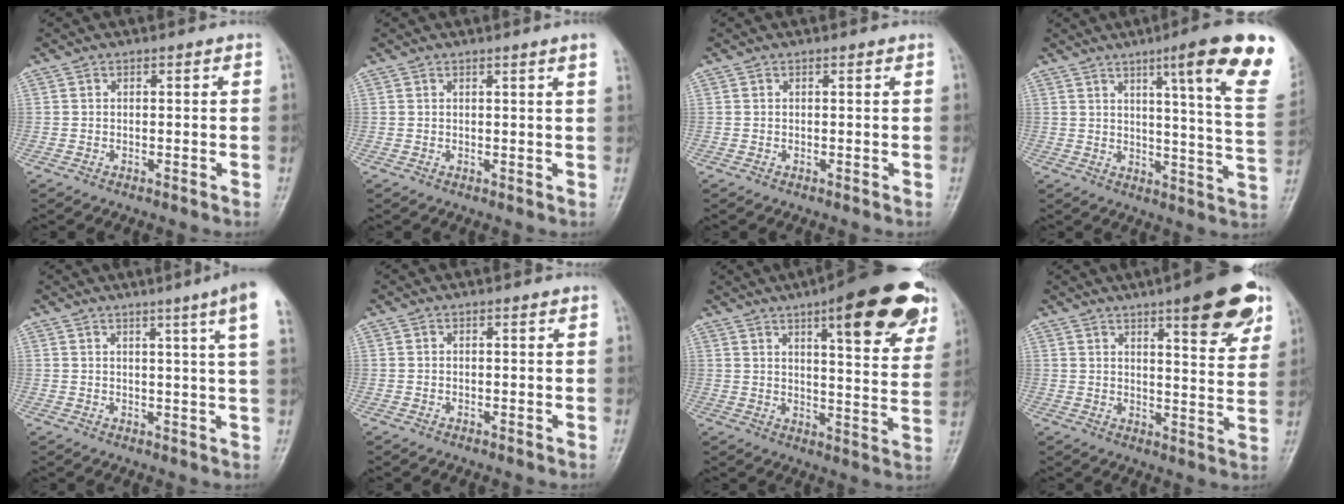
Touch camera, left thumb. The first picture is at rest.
{"total": 2.5, "force": [1.7, -0.6, 1.8], "torque": [-0.024, -0.005, 0.021]}
{"total": 0.0}
{"total": 19.0, "force": [10.1, 1.5, 16.0], "torque": [-0.189, -0.047, 0.126]}
{"total": 7.9, "force": [4.5, -1.1, 6.4], "torque": [-0.085, -0.013, 0.047]}
{"total": 0.0}
{"total": 22.1, "force": [12.7, 6.0, 17.1], "torque": [-0.195, -0.040, 0.163]}
{"total": 14.2, "force": [8.3, 3.5, 11.0], "torque": [-0.114, -0.037, 0.108]}